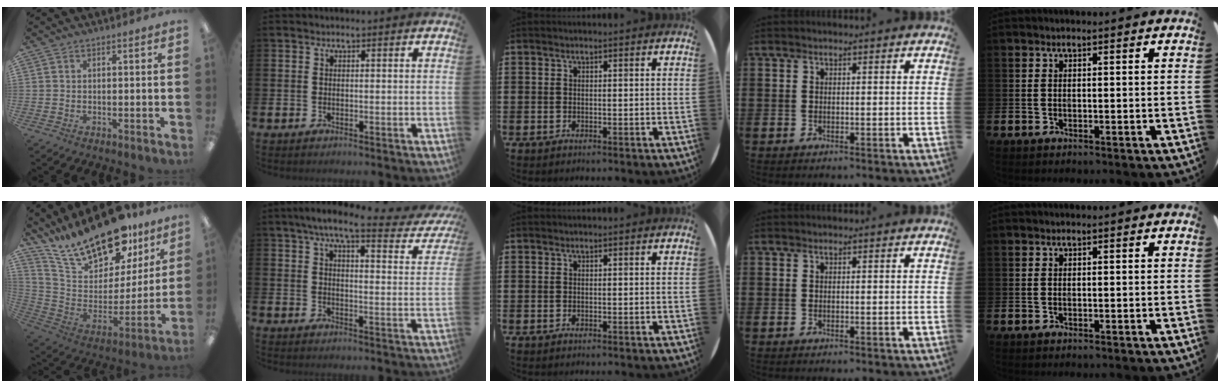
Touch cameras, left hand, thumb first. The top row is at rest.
{"thumb": {"total": 22.8, "force": [18.8, 8.2, 9.8], "torque": [-0.177, -0.133, 0.330]}, "index": {"total": 6.5, "force": [5.0, 1.2, 4.0], "torque": [-0.080, -0.028, 0.077]}}